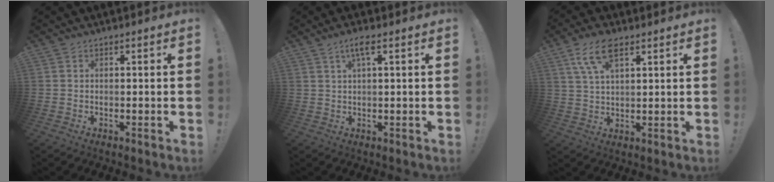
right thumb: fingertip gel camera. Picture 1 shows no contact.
{"total": 4.0, "force": [1.8, 0.6, 3.5], "torque": [-0.068, 0.002, 0.028]}
{"total": 9.3, "force": [5.0, 4.1, 6.7], "torque": [-0.127, -0.004, 0.096]}